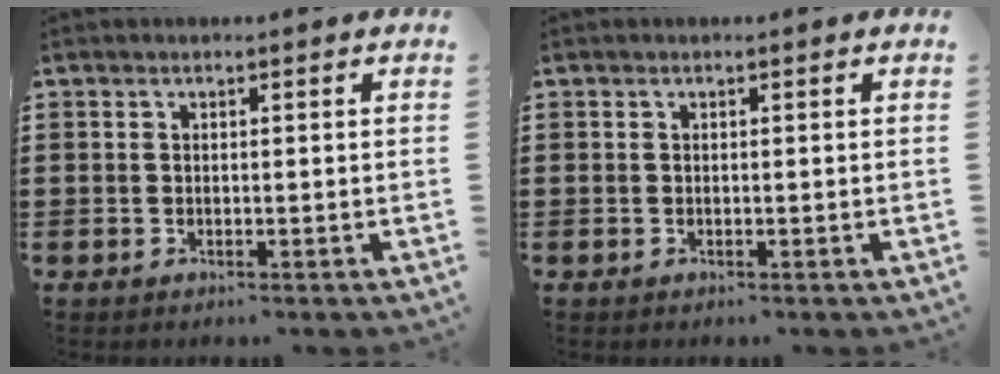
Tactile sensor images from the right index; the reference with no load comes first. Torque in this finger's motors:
{"motor_torque": [0.00, 2.14, 0.00, 0.00]}